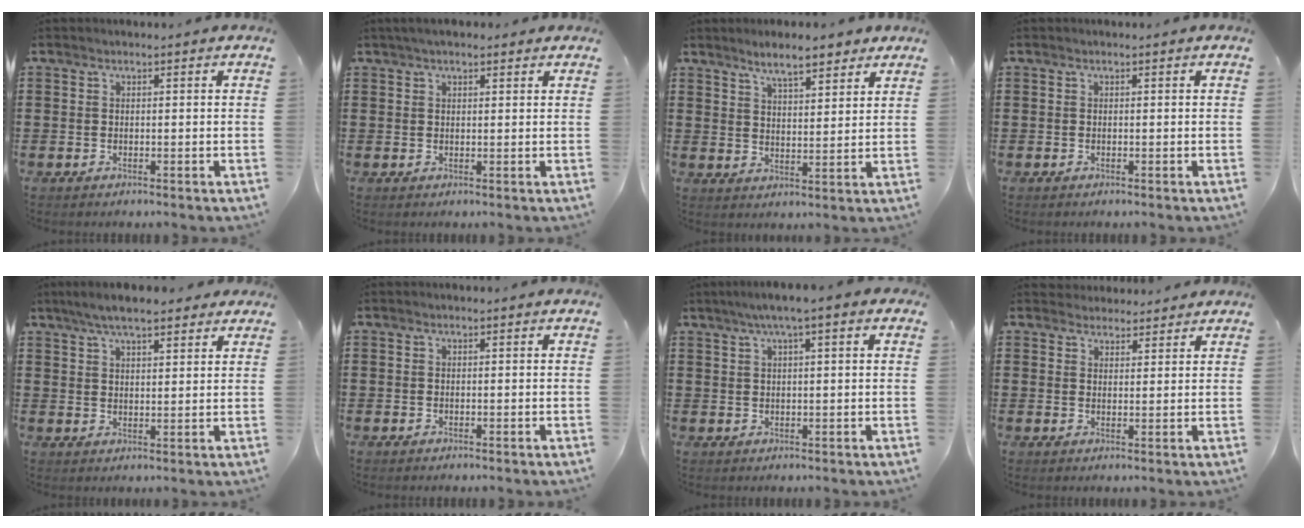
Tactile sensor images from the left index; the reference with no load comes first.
{"total": 2.0, "force": [1.5, 0.7, 1.2], "torque": [-0.025, 0.008, 0.028]}
{"total": 6.4, "force": [5.3, 1.5, 3.2], "torque": [-0.069, -0.008, 0.094]}
{"total": 0.0}
{"total": 5.9, "force": [4.8, 1.4, 3.2], "torque": [-0.073, -0.001, 0.088]}
{"total": 0.0}
{"total": 3.1, "force": [1.3, 0.1, 2.9], "torque": [-0.056, 0.002, 0.020]}
{"total": 2.6, "force": [2.4, 0.9, -0.2], "torque": [-0.004, -0.001, 0.047]}